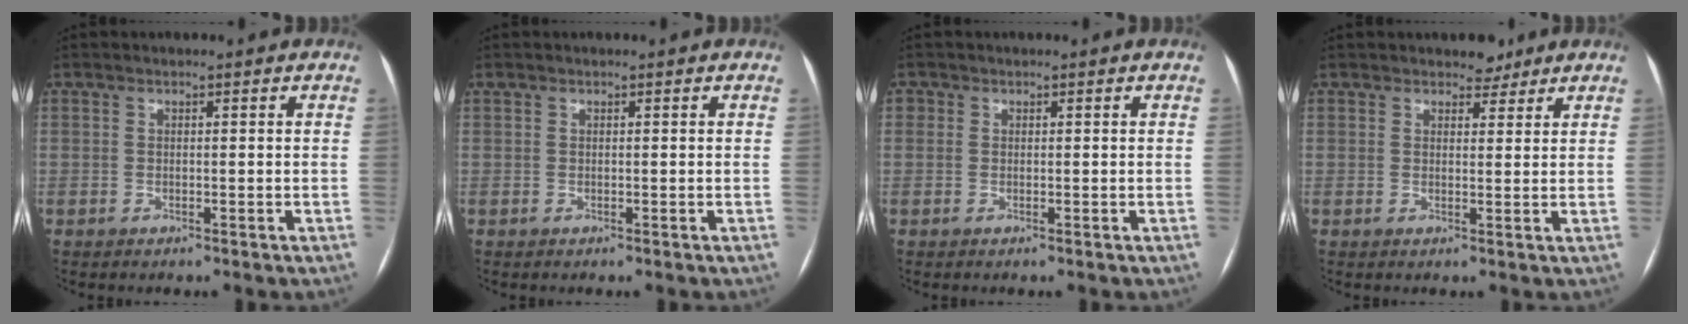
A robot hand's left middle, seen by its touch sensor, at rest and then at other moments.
{"total": 0.0}
{"total": 0.7, "force": [0.2, 0.7, 0.1], "torque": [0.005, 0.002, 0.001]}
{"total": 2.8, "force": [2.3, 1.4, 0.6], "torque": [-0.004, 0.000, 0.030]}